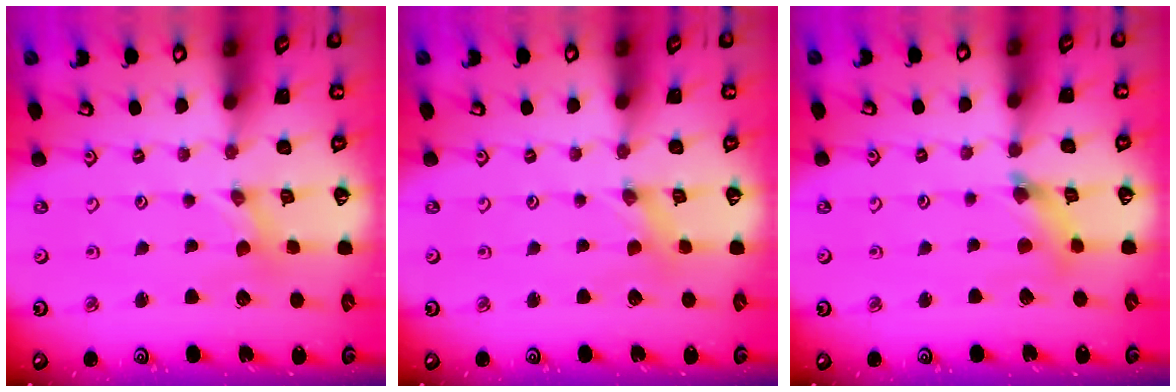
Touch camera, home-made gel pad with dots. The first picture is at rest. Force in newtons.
{"total": 0.0}
{"total": 4.9, "press": 4.8, "slide": 0.3}